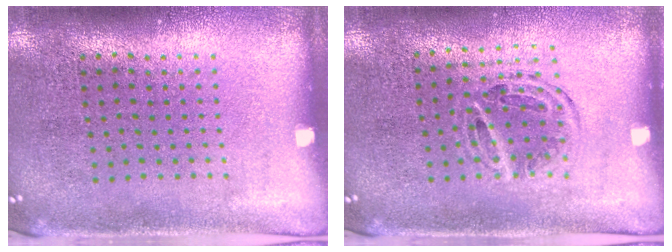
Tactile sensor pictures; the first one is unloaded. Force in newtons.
{"total": 1.1, "press": 1.0, "slide": 0.4}